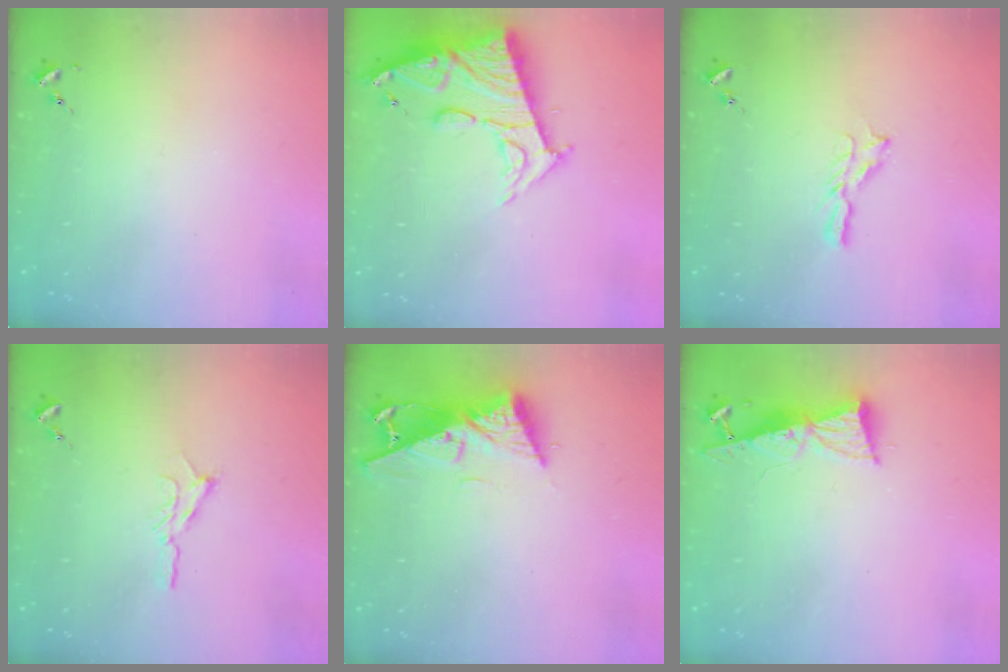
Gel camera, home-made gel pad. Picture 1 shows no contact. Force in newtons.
{"total": 16.0, "press": 15.9, "slide": 1.6}
{"total": 6.2, "press": 6.2, "slide": 0.1}
{"total": 4.8, "press": 4.8, "slide": 0.5}
{"total": 12.1, "press": 12.1, "slide": 1.2}
{"total": 8.6, "press": 8.6, "slide": 1.1}